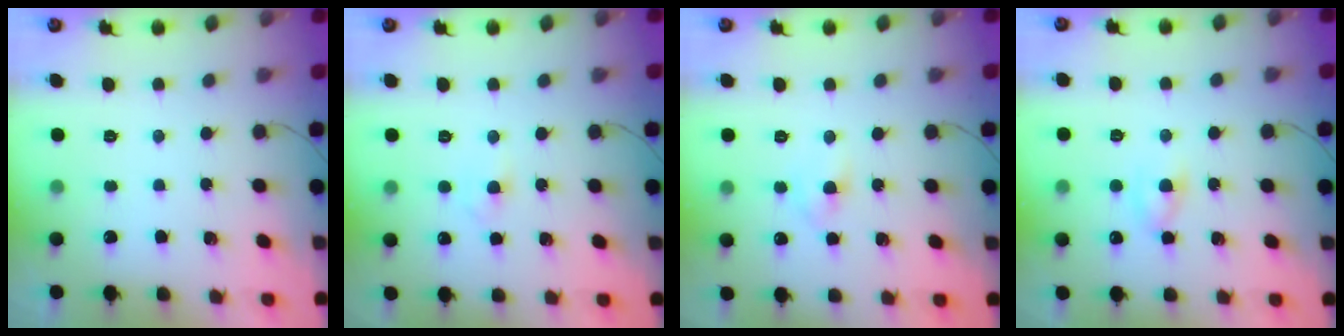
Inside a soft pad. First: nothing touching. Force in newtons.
{"total": 2.1, "press": 1.9, "slide": 0.9}
{"total": 4.8, "press": 4.6, "slide": 1.5}
{"total": 2.7, "press": 2.4, "slide": 1.2}